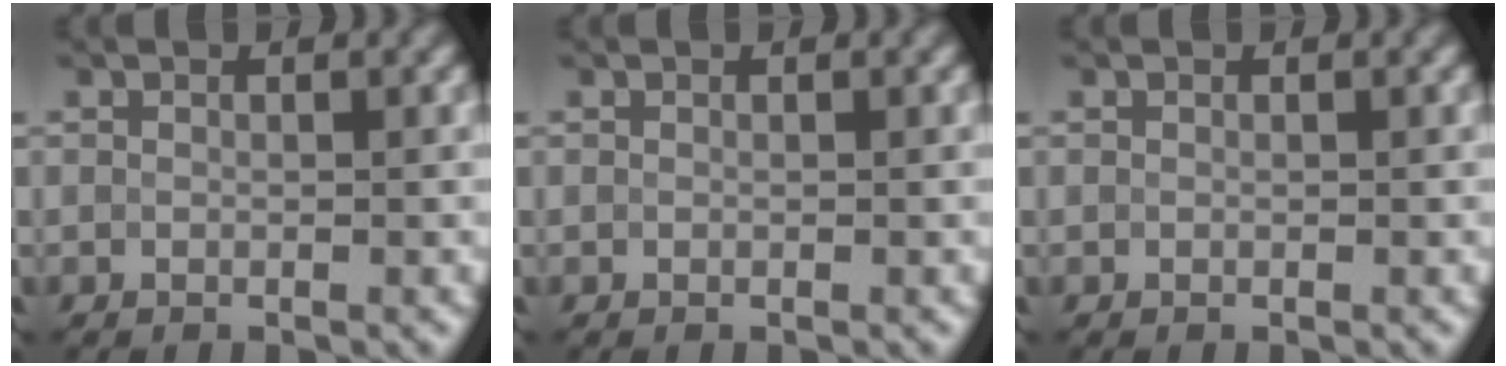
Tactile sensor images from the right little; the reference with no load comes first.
{"total": 0.0}
{"total": 0.0}